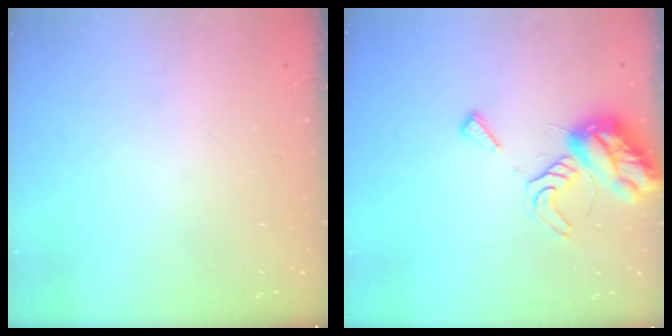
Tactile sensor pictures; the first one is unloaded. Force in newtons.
{"total": 9.7, "press": 9.7, "slide": 0.4}